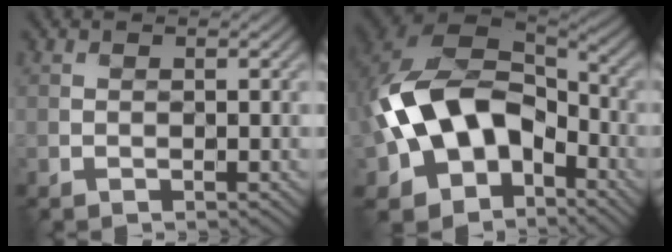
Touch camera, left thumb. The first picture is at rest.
{"total": 15.6, "force": [-3.4, 11.2, 10.3], "torque": [-0.235, -0.026, -0.059]}